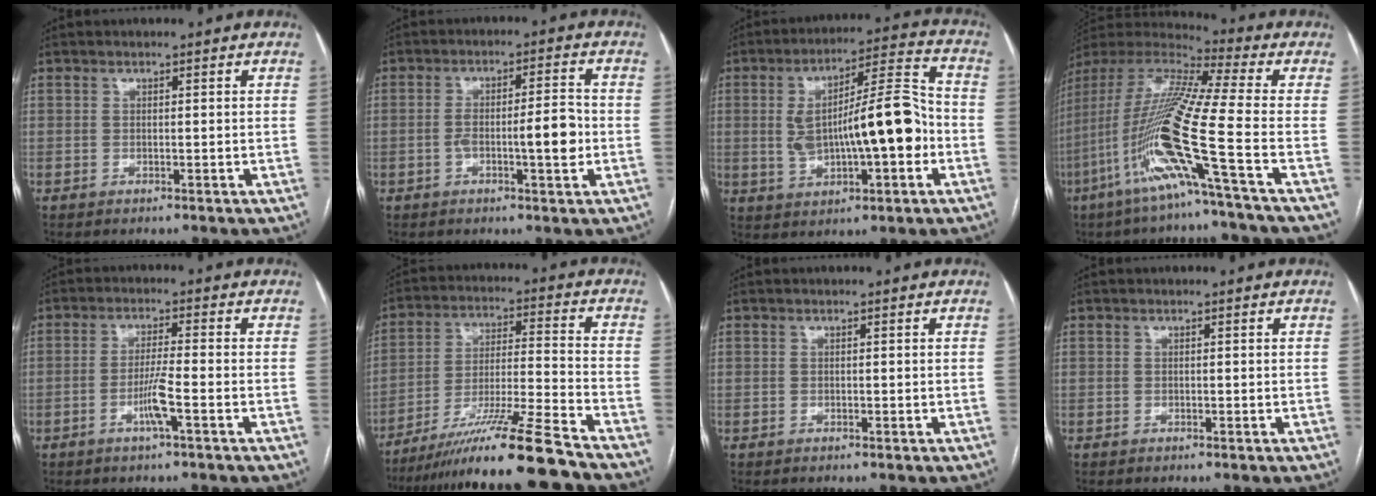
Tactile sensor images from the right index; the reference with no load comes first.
{"total": 6.8, "force": [-1.5, 1.1, 6.5], "torque": [-0.111, 0.012, -0.022]}
{"total": 15.1, "force": [-1.4, 3.6, 14.6], "torque": [-0.250, 0.029, -0.012]}
{"total": 20.2, "force": [-7.2, -1.0, 18.8], "torque": [-0.402, -0.027, -0.153]}
{"total": 4.6, "force": [-1.9, -0.5, 4.2], "torque": [-0.081, -0.006, -0.037]}
{"total": 16.7, "force": [-13.8, -2.1, 9.3], "torque": [-0.169, -0.020, -0.237]}
{"total": 0.0}
{"total": 0.0}